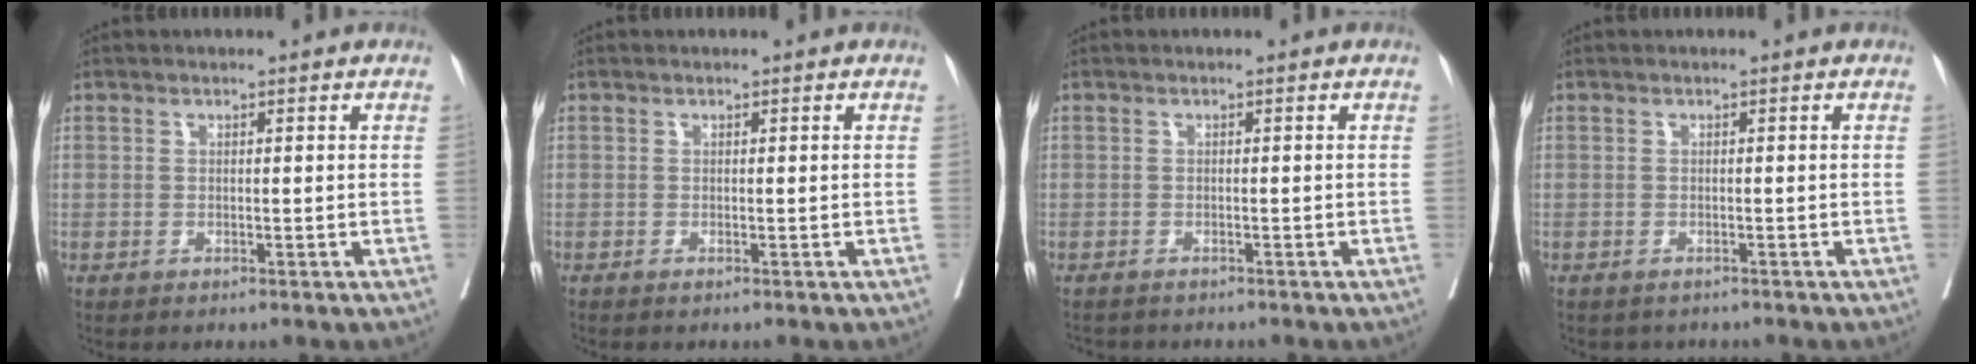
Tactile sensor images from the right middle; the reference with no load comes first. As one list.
[{"total": 0.0}, {"total": 2.9, "force": [-2.6, 1.2, 0.5], "torque": [-0.008, -0.004, -0.038]}, {"total": 1.9, "force": [-1.5, 1.0, 0.2], "torque": [-0.006, -0.001, -0.021]}]